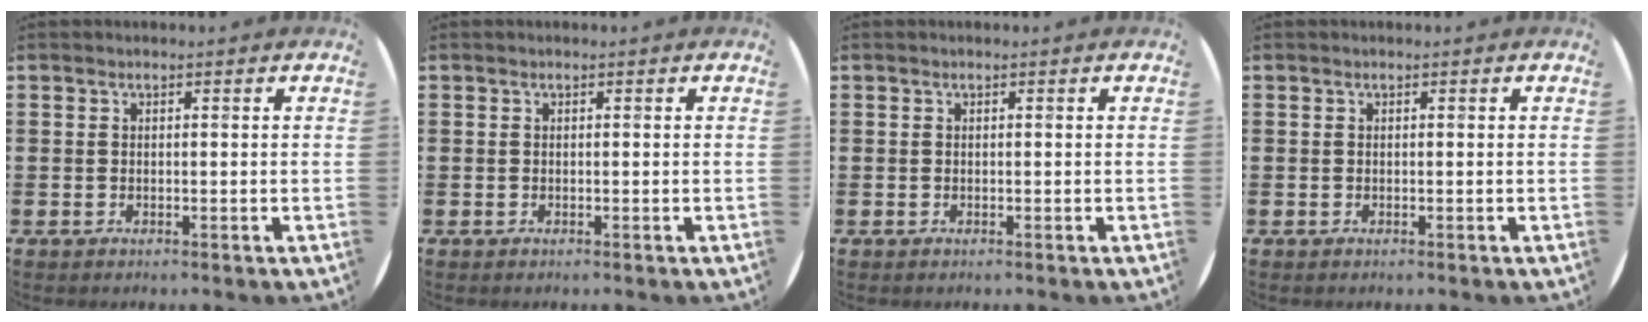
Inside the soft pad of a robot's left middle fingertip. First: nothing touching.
{"total": 0.0}
{"total": 0.0}
{"total": 0.0}